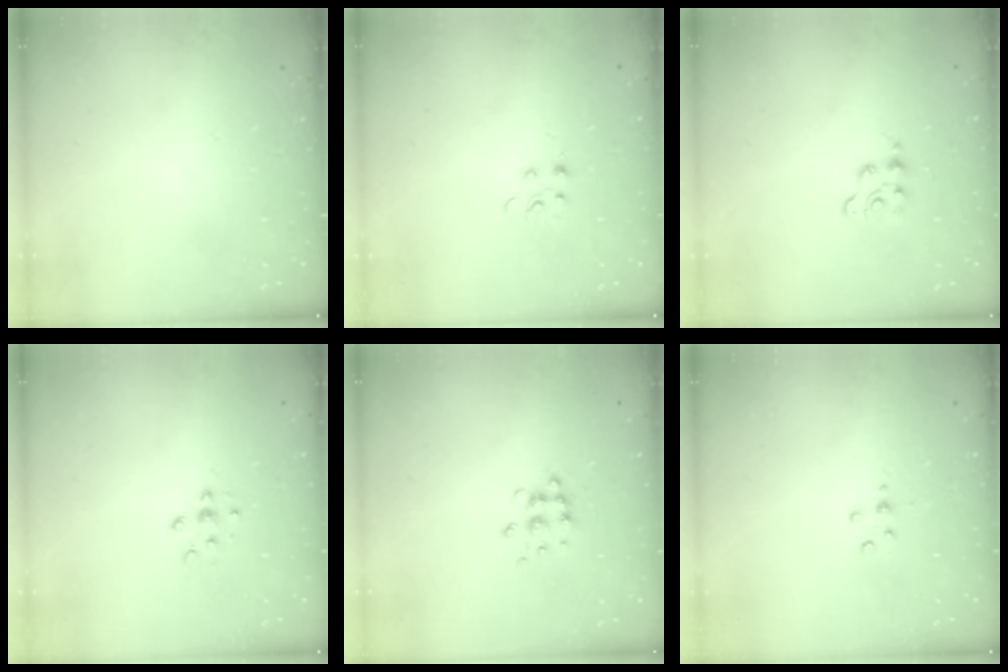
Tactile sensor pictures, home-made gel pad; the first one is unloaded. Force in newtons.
{"total": 2.9, "press": 2.9, "slide": 0.4}
{"total": 2.5, "press": 2.4, "slide": 0.5}
{"total": 5.8, "press": 5.6, "slide": 1.5}
{"total": 6.5, "press": 6.5, "slide": 0.6}
{"total": 3.0, "press": 3.0, "slide": 0.3}